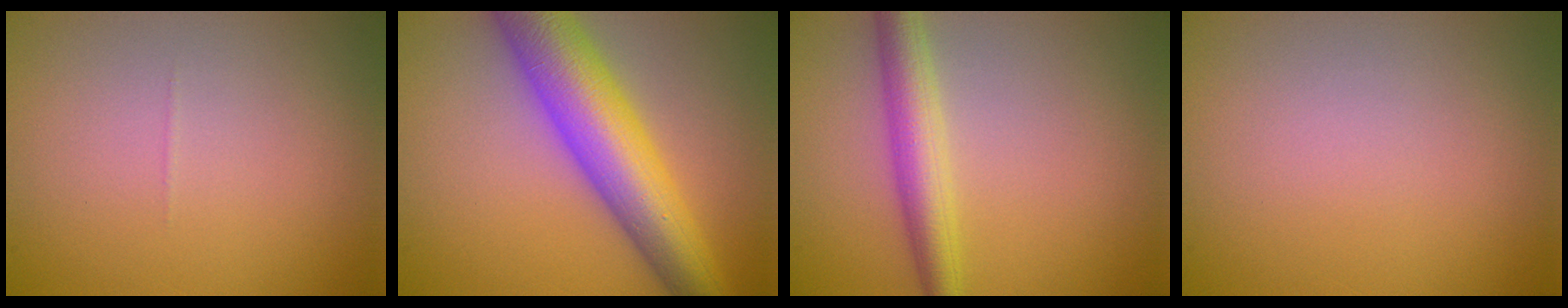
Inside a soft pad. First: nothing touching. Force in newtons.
{"total": 9.9, "press": 9.9, "slide": 0.3}
{"total": 4.0, "press": 4.0, "slide": 0.1}
{"total": 0.0}